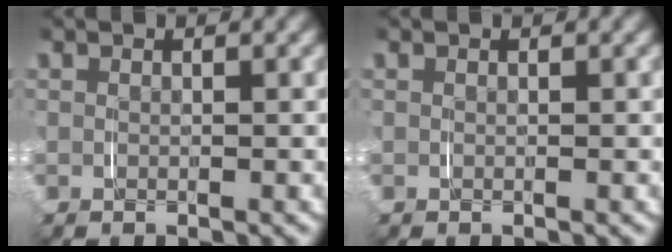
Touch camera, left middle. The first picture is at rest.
{"total": 0.0}